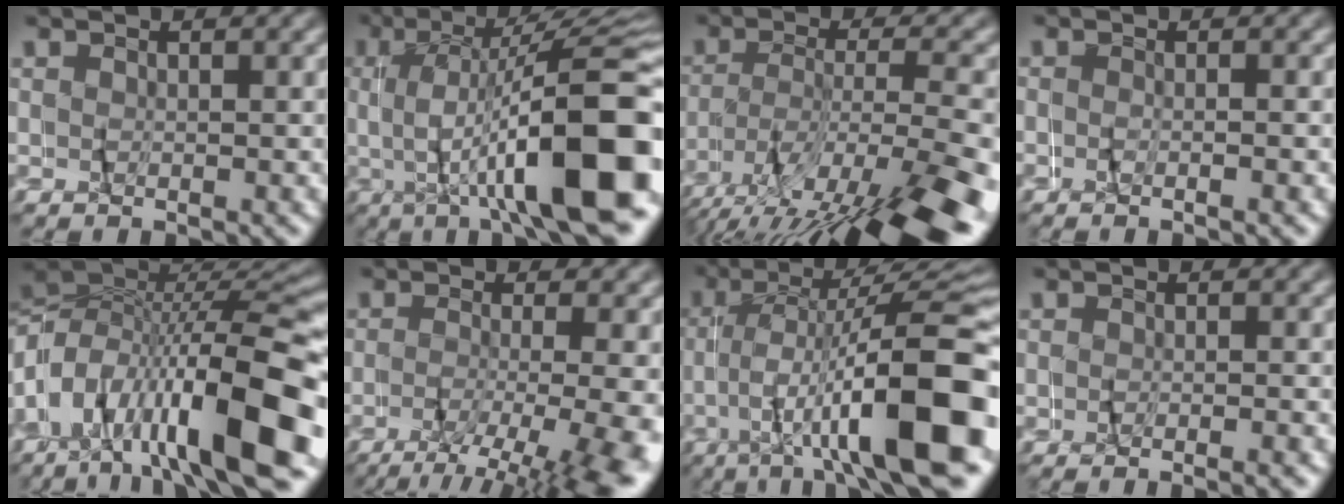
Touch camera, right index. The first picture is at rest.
{"total": 13.9, "force": [-2.4, 3.8, 13.2], "torque": [-0.172, 0.012, -0.035]}
{"total": 10.5, "force": [-5.5, 2.8, 8.5], "torque": [-0.132, -0.018, -0.076]}
{"total": 1.2, "force": [-1.1, 0.0, 0.4], "torque": [-0.015, -0.006, -0.020]}
{"total": 17.5, "force": [-5.2, 11.1, 12.5], "torque": [-0.224, -0.017, -0.088]}
{"total": 7.7, "force": [-4.2, 1.8, 6.2], "torque": [-0.086, -0.028, -0.059]}
{"total": 13.6, "force": [-4.2, 3.4, 12.5], "torque": [-0.173, -0.007, -0.057]}
{"total": 1.6, "force": [-1.5, -0.2, 0.5], "torque": [-0.013, -0.003, -0.024]}